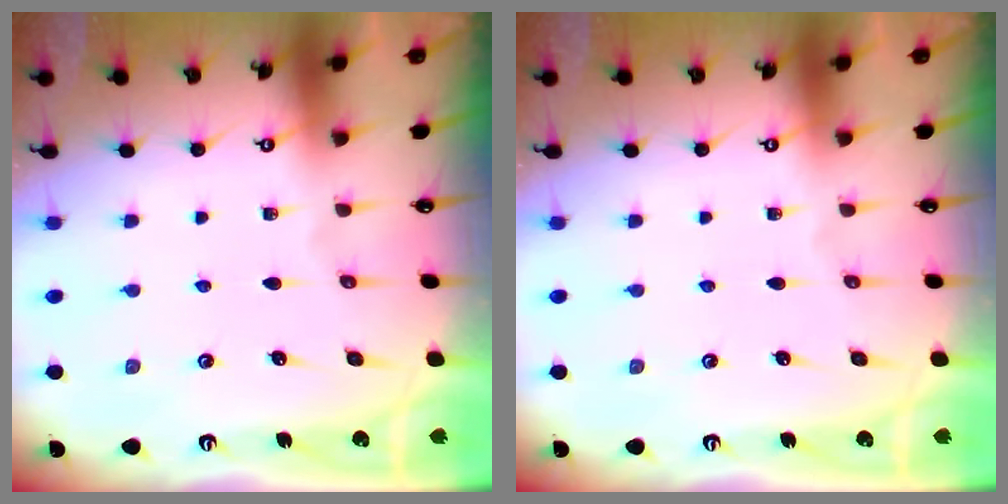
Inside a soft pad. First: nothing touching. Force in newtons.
{"total": 0.0}